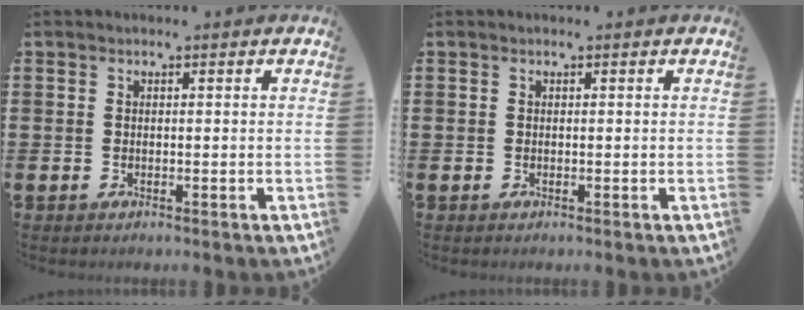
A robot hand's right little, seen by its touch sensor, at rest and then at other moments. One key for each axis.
{"total": 0.0}